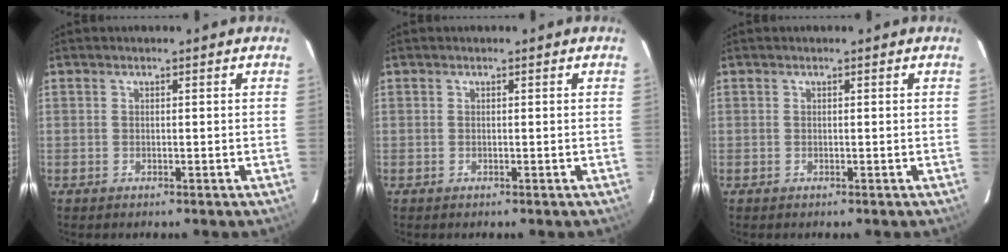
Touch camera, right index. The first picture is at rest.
{"total": 0.0}
{"total": 0.0}